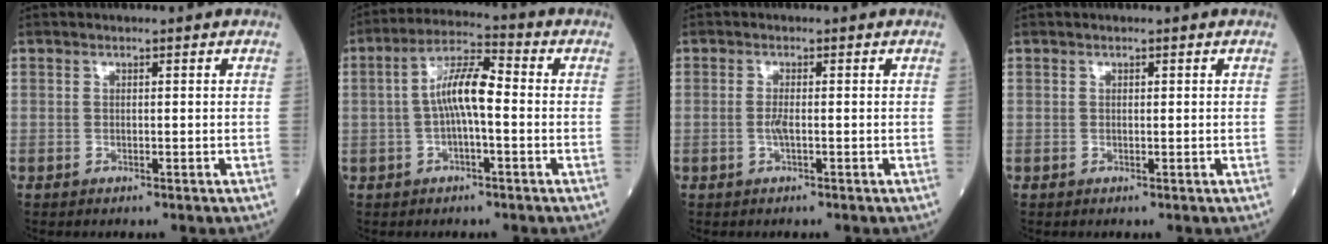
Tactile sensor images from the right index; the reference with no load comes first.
{"total": 7.7, "force": [-0.3, 1.7, 7.5], "torque": [-0.144, 0.023, -0.011]}
{"total": 1.3, "force": [-0.3, 0.1, 1.2], "torque": [-0.029, -0.001, -0.007]}
{"total": 0.0}